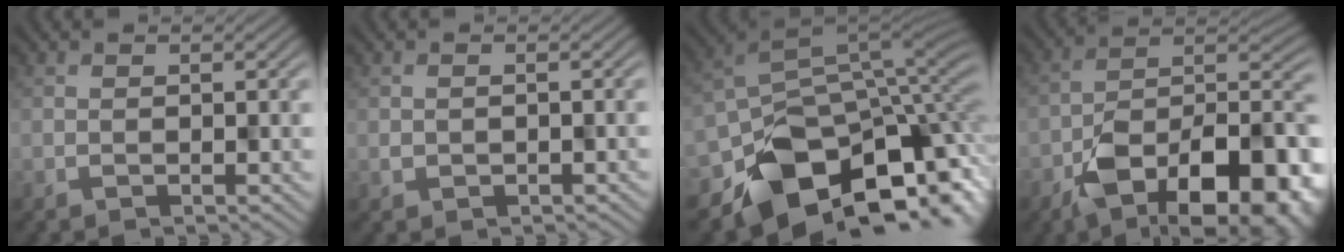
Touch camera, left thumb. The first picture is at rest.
{"total": 1.1, "force": [0.0, 0.6, -0.9], "torque": [0.014, -0.004, -0.004]}
{"total": 13.2, "force": [-8.4, 8.3, 6.0], "torque": [-0.116, -0.035, -0.127]}
{"total": 15.6, "force": [-8.7, 8.4, 9.9], "torque": [-0.134, -0.033, -0.139]}